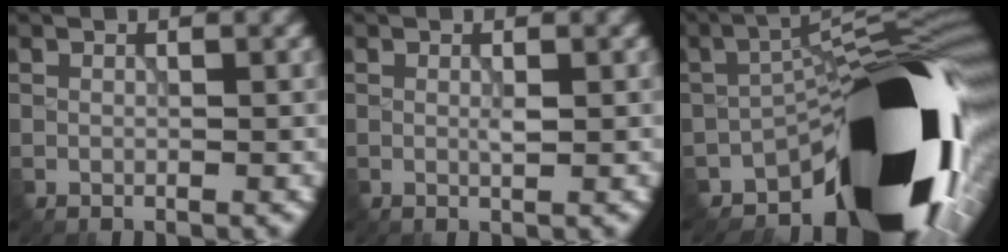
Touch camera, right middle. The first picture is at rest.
{"total": 0.8, "force": [-0.1, 0.1, 0.8], "torque": [-0.015, -0.002, 0.000]}
{"total": 21.3, "force": [-9.9, 8.3, 16.9], "torque": [-0.219, -0.016, -0.166]}